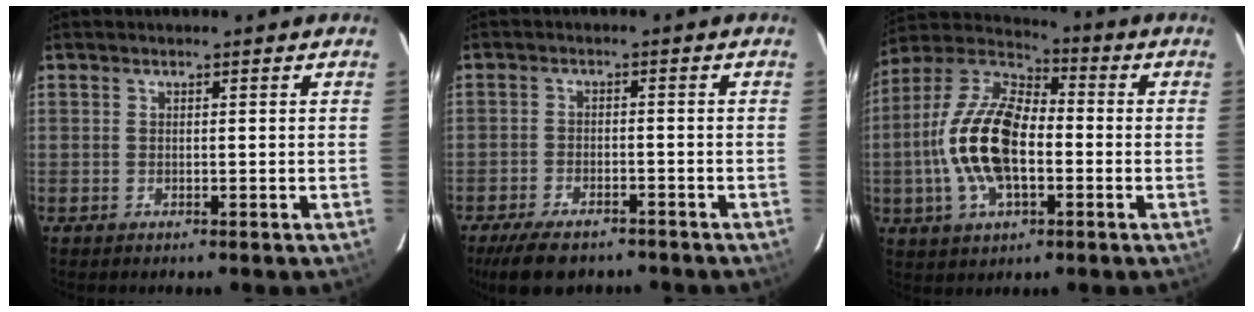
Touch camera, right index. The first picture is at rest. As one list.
[{"total": 9.7, "force": [-7.6, 3.7, 4.7], "torque": [-0.112, -0.014, -0.122]}, {"total": 17.1, "force": [-2.7, 8.4, 14.6], "torque": [-0.303, 0.007, -0.056]}]